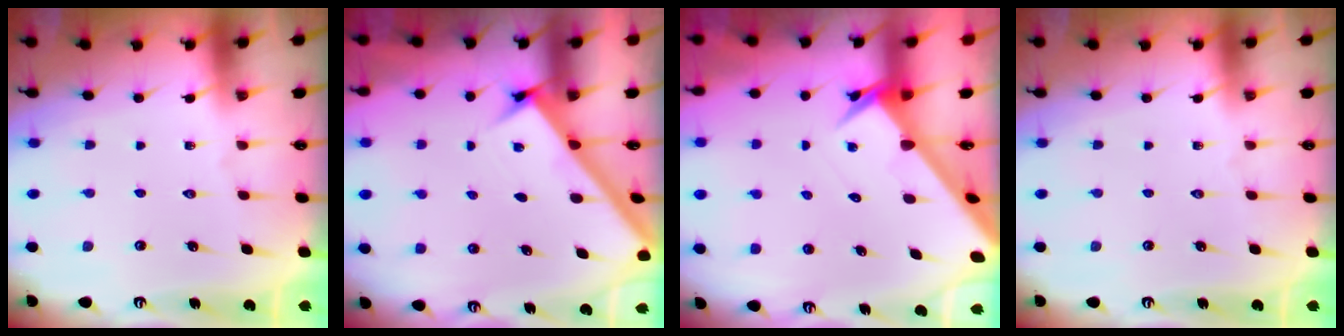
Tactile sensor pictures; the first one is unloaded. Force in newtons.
{"total": 2.7, "press": 2.7, "slide": 0.4}
{"total": 3.0, "press": 3.0, "slide": 0.2}
{"total": 0.0}